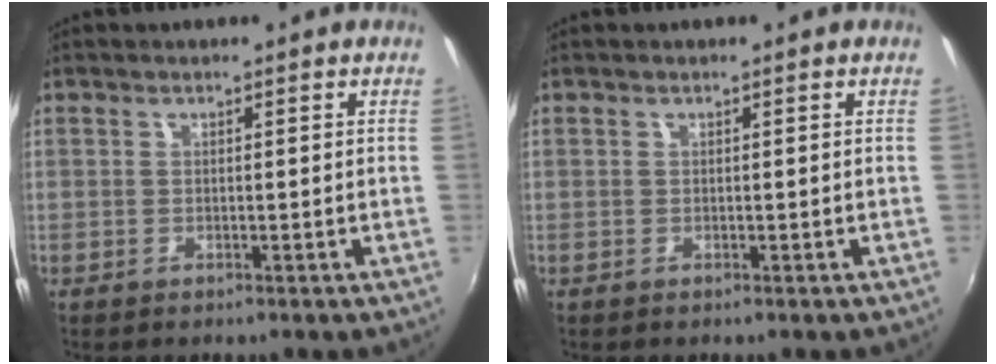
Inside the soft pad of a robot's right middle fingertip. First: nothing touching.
{"total": 0.0}